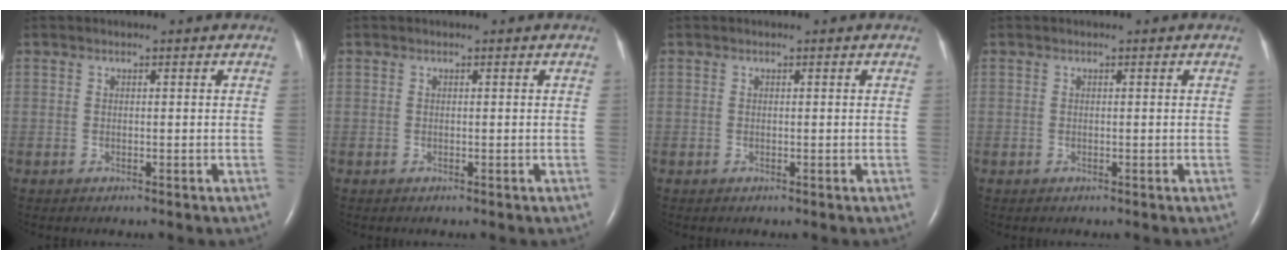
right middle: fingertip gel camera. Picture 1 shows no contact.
{"total": 0.0}
{"total": 0.0}
{"total": 0.0}